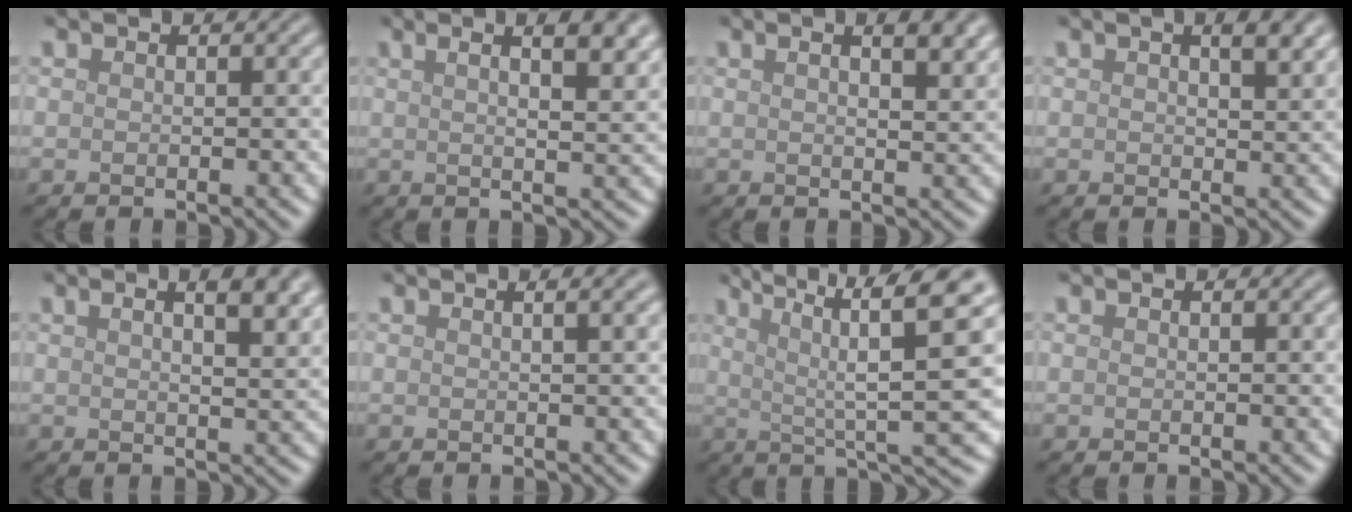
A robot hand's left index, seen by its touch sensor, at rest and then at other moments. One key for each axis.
{"total": 9.0, "fx": 4.0, "fy": 3.3, "fz": 7.4, "tx": -0.058, "ty": 0.037, "tz": 0.028}
{"total": 4.9, "fx": 2.4, "fy": 1.7, "fz": 3.9, "tx": -0.032, "ty": 0.015, "tz": 0.016}
{"total": 2.9, "fx": 1.4, "fy": 1.1, "fz": 2.3, "tx": -0.031, "ty": 0.001, "tz": 0.025}
{"total": 5.9, "fx": 2.9, "fy": 2.1, "fz": 4.7, "tx": -0.040, "ty": 0.023, "tz": 0.021}
{"total": 3.0, "fx": 1.2, "fy": 1.2, "fz": 2.5, "tx": -0.018, "ty": 0.011, "tz": -0.004}
{"total": 10.7, "fx": 3.3, "fy": 2.1, "fz": 9.9, "tx": -0.144, "ty": 0.024, "tz": 0.055}
{"total": 0.0}